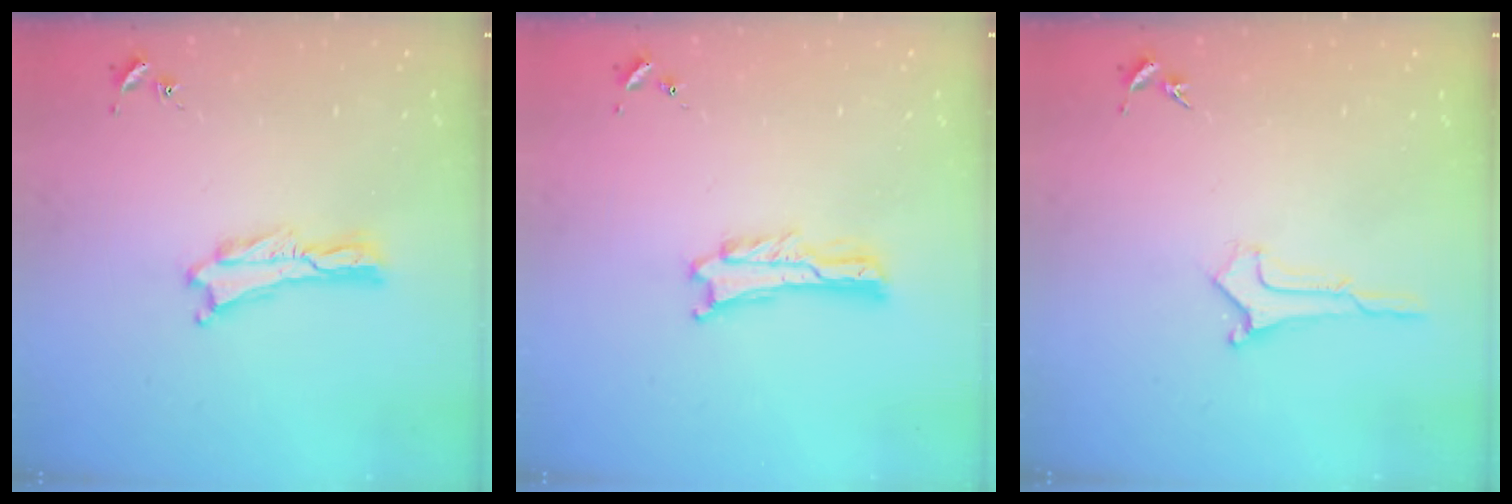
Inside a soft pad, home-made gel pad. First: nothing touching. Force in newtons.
{"total": 0.8, "press": 0.8, "slide": 0.2}
{"total": 0.6, "press": 0.6, "slide": 0.1}